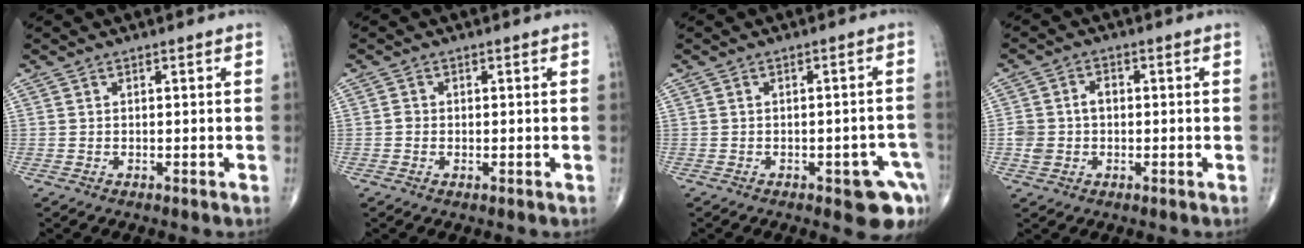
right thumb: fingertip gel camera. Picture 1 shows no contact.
{"total": 1.0, "force": [-0.1, 0.9, 0.5], "torque": [-0.006, 0.001, -0.005]}
{"total": 7.7, "force": [-3.7, 2.9, 6.1], "torque": [-0.051, 0.015, -0.040]}
{"total": 5.0, "force": [-0.2, 3.9, 3.0], "torque": [-0.053, 0.016, -0.002]}